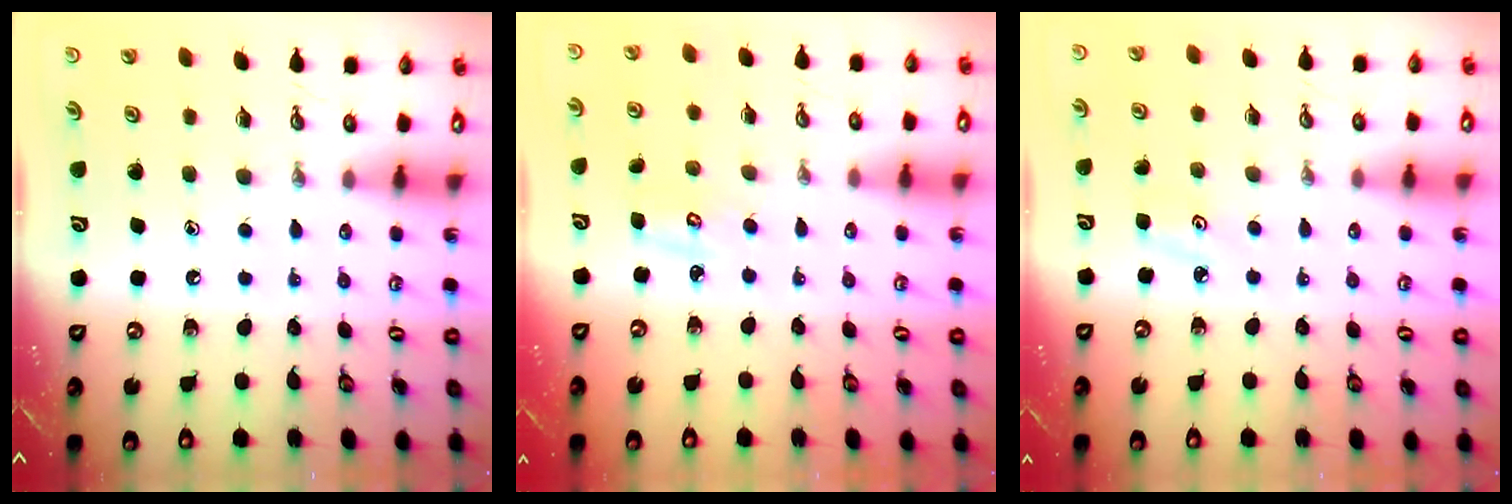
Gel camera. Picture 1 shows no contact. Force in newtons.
{"total": 3.5, "press": 3.5, "slide": 0.3}
{"total": 2.6, "press": 2.6, "slide": 0.3}